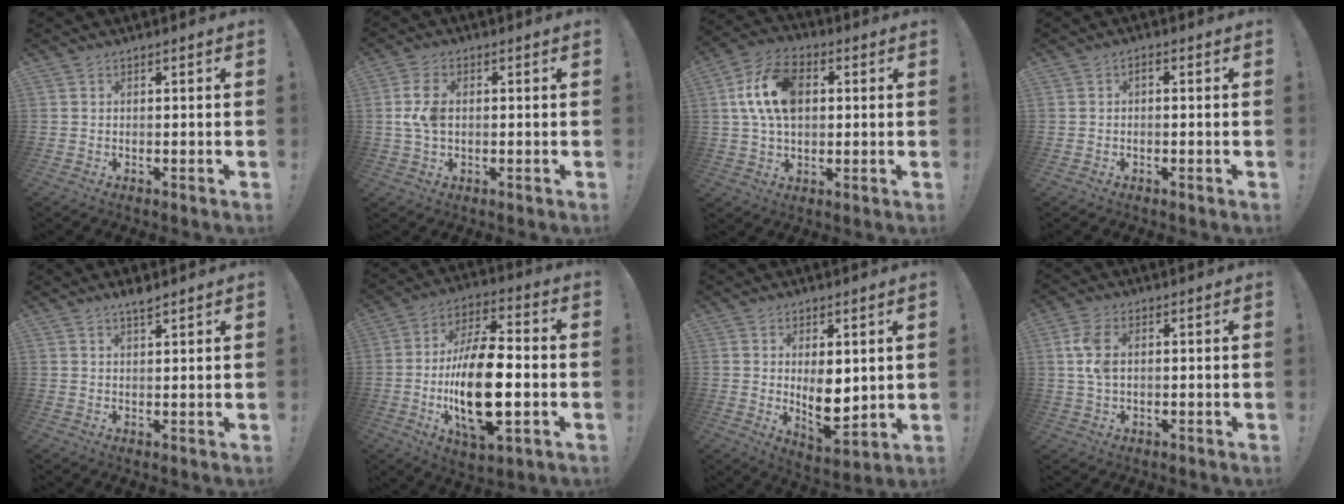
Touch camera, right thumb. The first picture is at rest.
{"total": 6.5, "force": [0.4, 4.1, 5.0], "torque": [-0.104, 0.005, 0.007]}
{"total": 15.3, "force": [2.9, 10.1, 11.1], "torque": [-0.200, 0.011, 0.056]}
{"total": 1.1, "force": [-0.6, 0.4, 0.8], "torque": [-0.018, 0.007, -0.010]}
{"total": 3.0, "force": [2.5, 0.4, 1.7], "torque": [-0.028, -0.014, 0.042]}
{"total": 21.8, "force": [-3.7, 9.5, 19.3], "torque": [-0.366, -0.001, -0.060]}
{"total": 8.9, "force": [1.3, 5.1, 7.2], "torque": [-0.102, -0.025, 0.033]}
{"total": 6.8, "force": [1.3, 4.1, 5.3], "torque": [-0.105, -0.004, 0.021]}